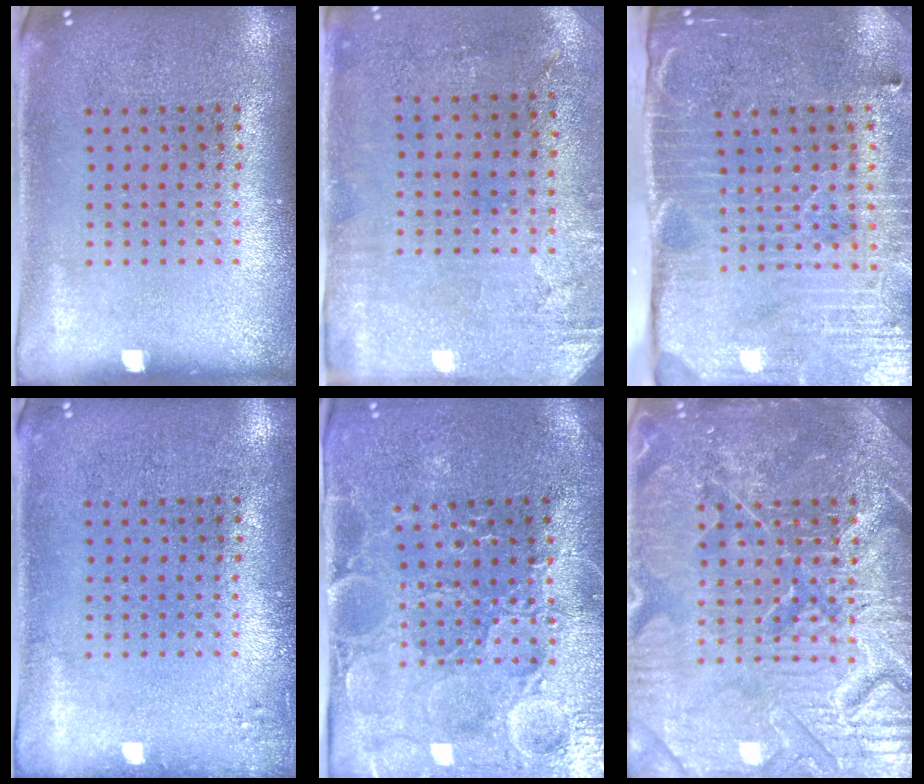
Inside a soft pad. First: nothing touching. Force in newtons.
{"total": 2.9, "press": 2.4, "slide": 1.7}
{"total": 4.5, "press": 3.7, "slide": 2.6}
{"total": 1.0, "press": 1.0, "slide": 0.2}
{"total": 3.7, "press": 3.6, "slide": 0.7}
{"total": 6.4, "press": 6.3, "slide": 0.7}